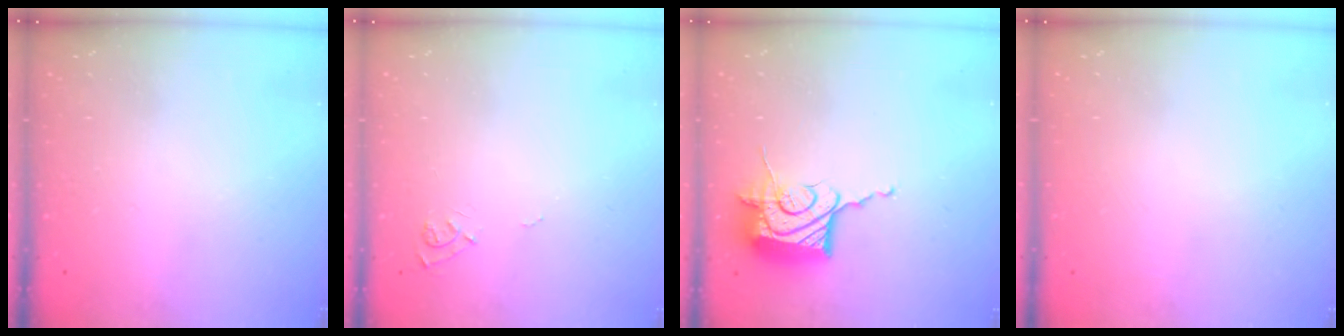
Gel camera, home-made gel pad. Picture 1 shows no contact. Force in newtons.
{"total": 6.8, "press": 6.8, "slide": 0.6}
{"total": 17.2, "press": 17.1, "slide": 0.7}
{"total": 0.0}